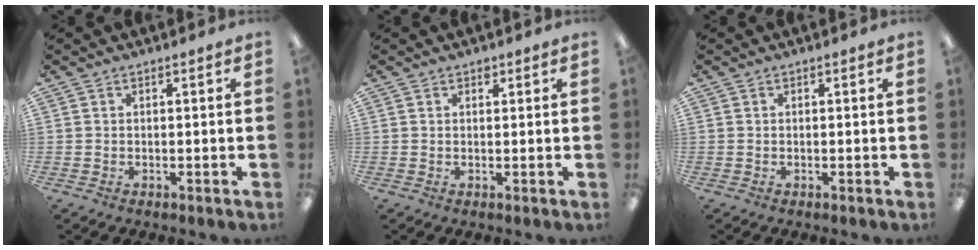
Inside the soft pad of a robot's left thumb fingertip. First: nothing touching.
{"total": 1.1, "force": [0.8, 0.7, 0.2], "torque": [0.003, -0.002, 0.014]}
{"total": 0.0}